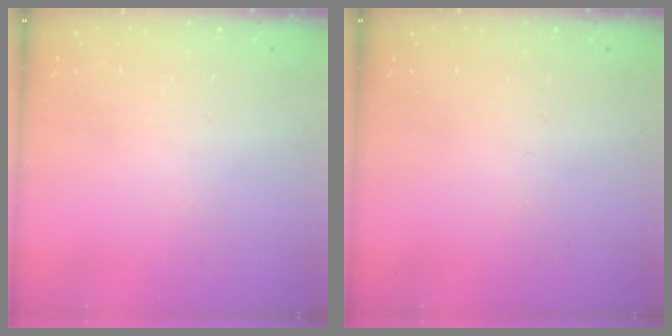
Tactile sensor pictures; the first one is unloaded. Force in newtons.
{"total": 0.0}